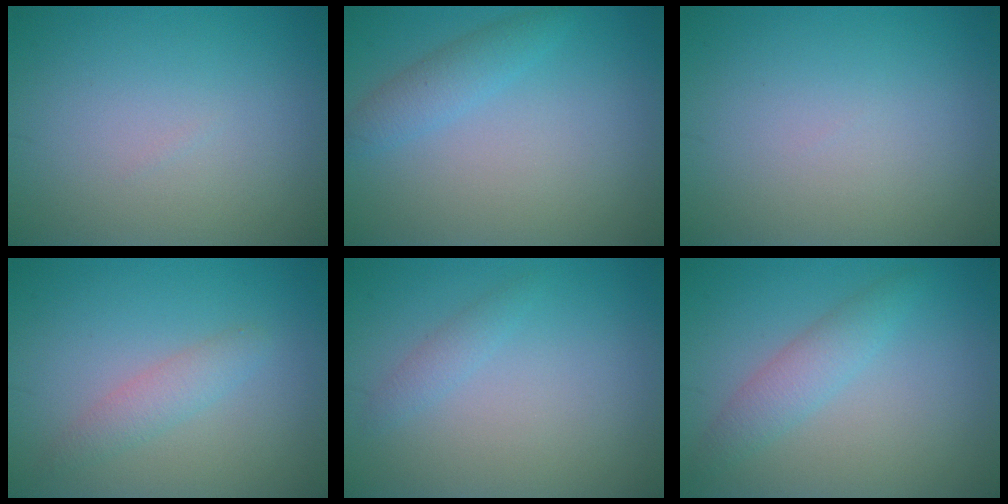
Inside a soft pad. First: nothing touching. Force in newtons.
{"total": 2.2, "press": 2.2, "slide": 0.0}
{"total": 0.0}
{"total": 2.0, "press": 2.0, "slide": 0.1}
{"total": 1.1, "press": 1.1, "slide": 0.1}
{"total": 2.5, "press": 2.5, "slide": 0.1}